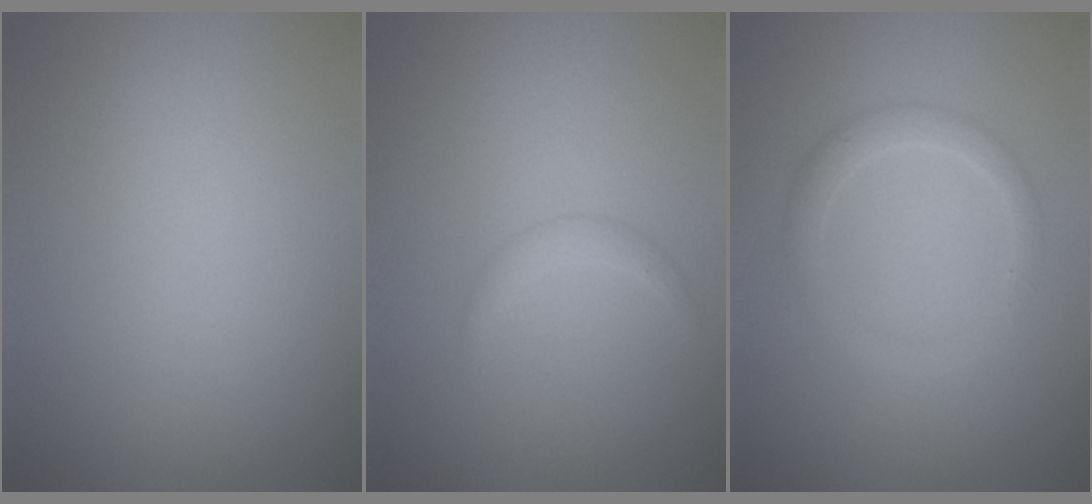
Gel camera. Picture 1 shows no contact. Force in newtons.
{"total": 1.0, "press": 1.0, "slide": 0.1}
{"total": 2.0, "press": 2.0, "slide": 0.2}